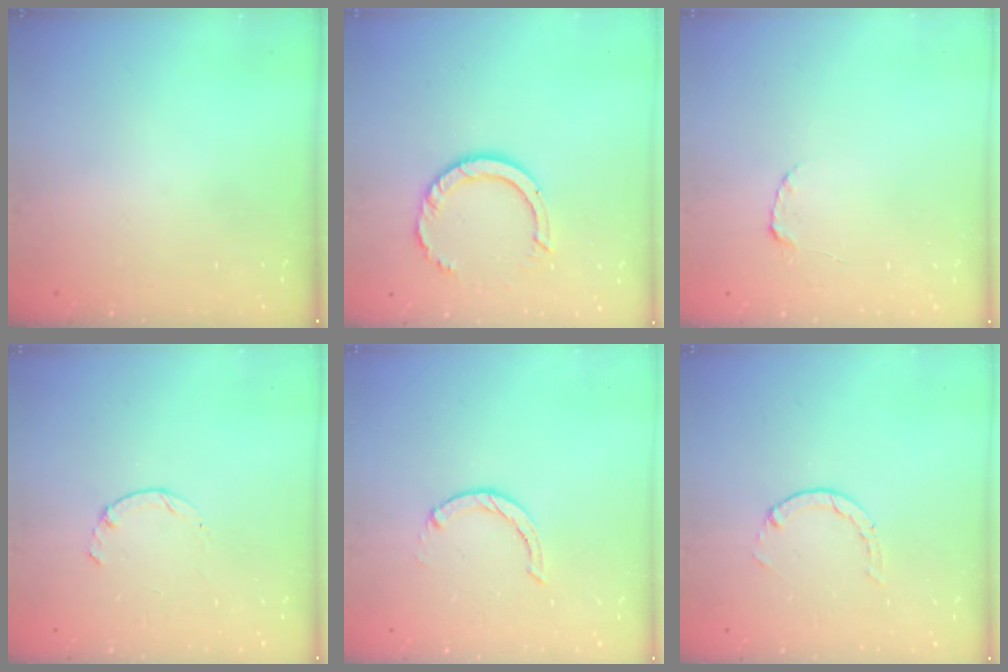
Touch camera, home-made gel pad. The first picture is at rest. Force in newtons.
{"total": 8.3, "press": 8.2, "slide": 0.6}
{"total": 2.2, "press": 2.2, "slide": 0.3}
{"total": 1.3, "press": 1.2, "slide": 0.4}
{"total": 0.0}
{"total": 0.6, "press": 0.6, "slide": 0.2}